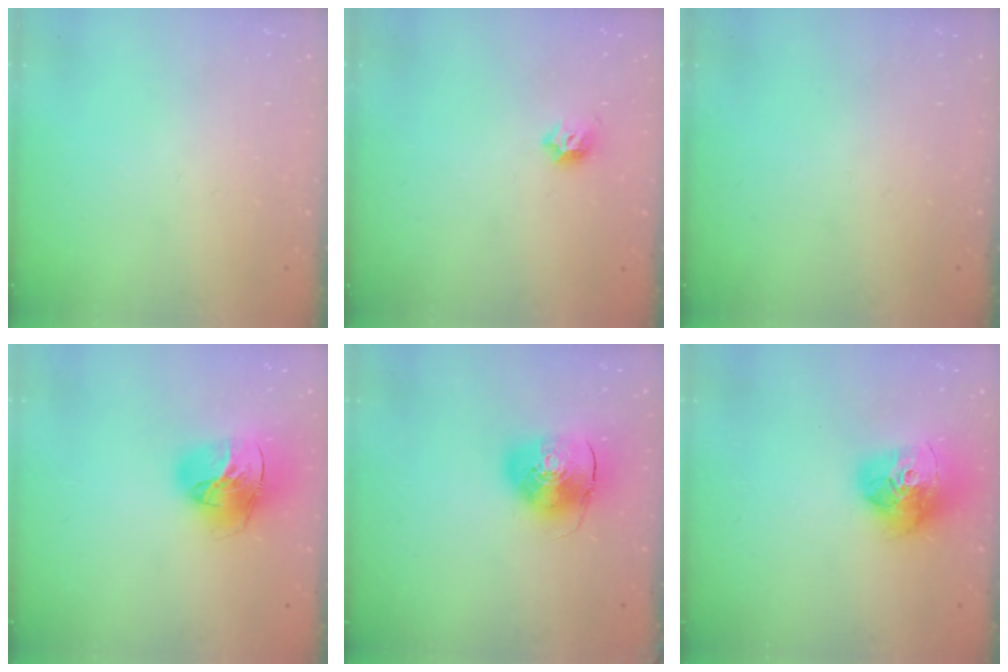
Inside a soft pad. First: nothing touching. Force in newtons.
{"total": 4.3, "press": 4.2, "slide": 1.2}
{"total": 0.0}
{"total": 20.1, "press": 20.0, "slide": 2.1}
{"total": 10.5, "press": 10.4, "slide": 1.8}
{"total": 18.4, "press": 18.3, "slide": 2.0}